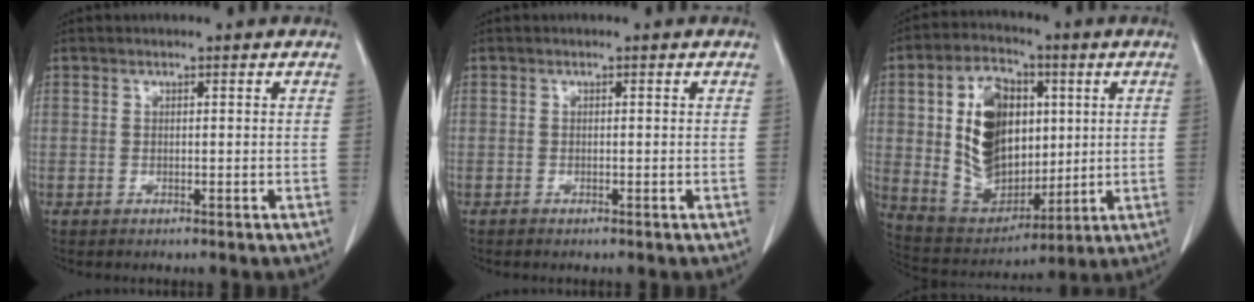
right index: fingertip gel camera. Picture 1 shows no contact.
{"total": 0.7, "force": [-0.4, 0.3, 0.5], "torque": [-0.016, -0.003, -0.006]}
{"total": 16.6, "force": [2.6, 10.4, 12.7], "torque": [-0.250, 0.027, 0.060]}